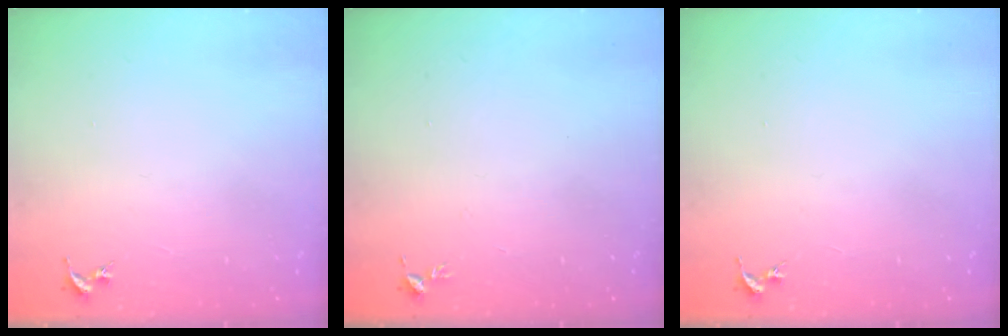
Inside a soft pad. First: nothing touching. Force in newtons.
{"total": 3.4, "press": 3.3, "slide": 0.5}
{"total": 0.0}